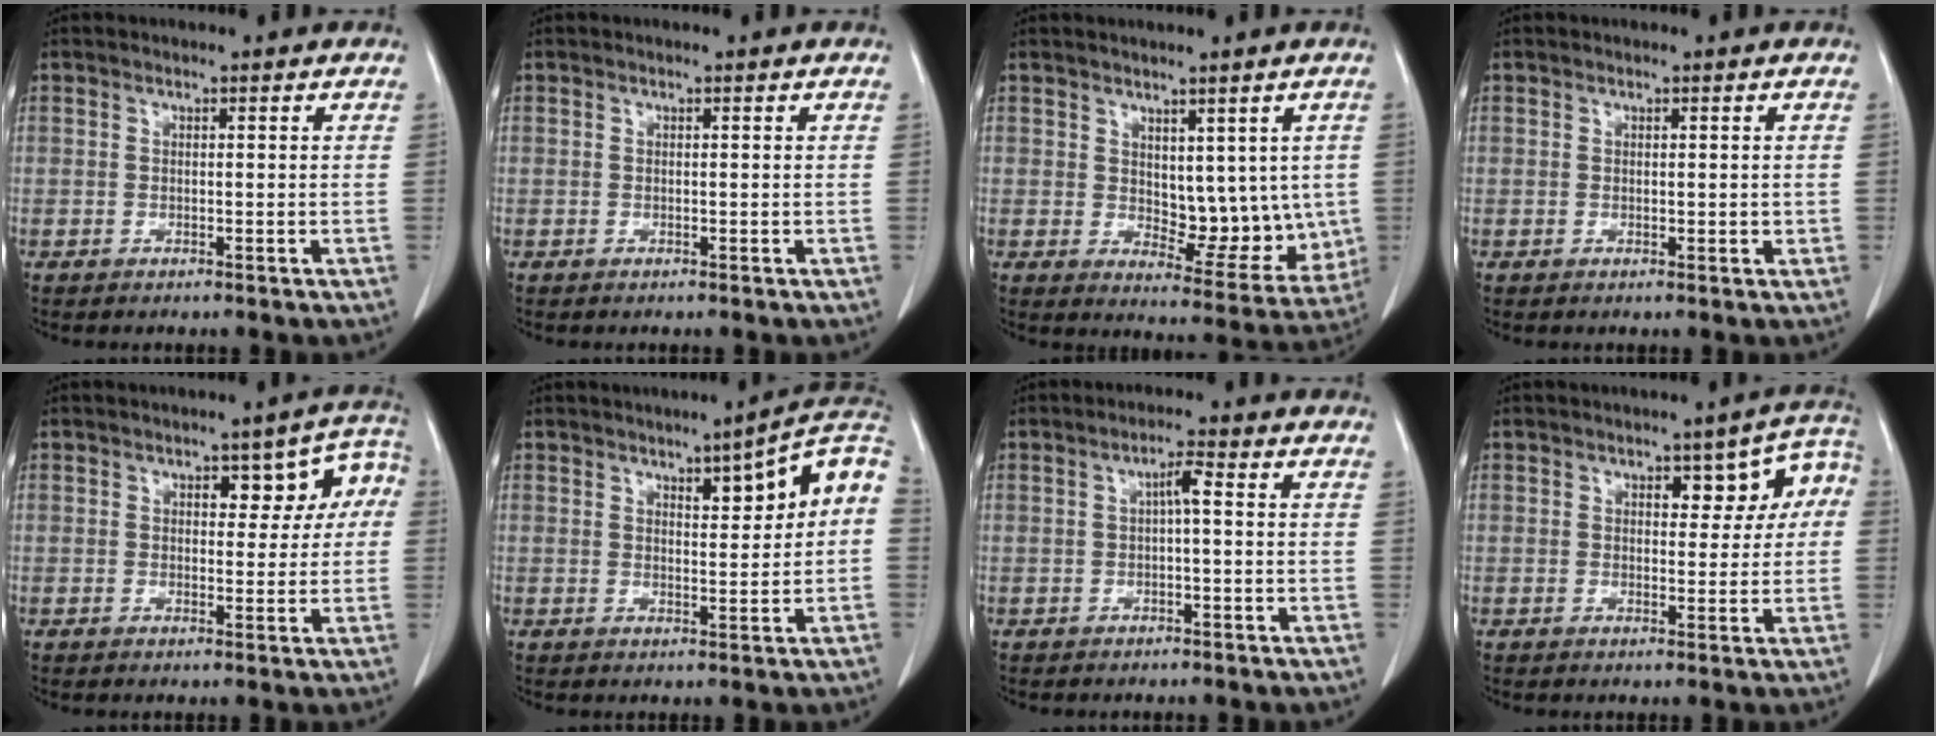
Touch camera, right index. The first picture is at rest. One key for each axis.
{"total": 0.0}
{"total": 9.2, "fx": 1.5, "fy": 5.4, "fz": 7.2, "tx": -0.078, "ty": -0.005, "tz": 0.040}
{"total": 1.1, "fx": 0.2, "fy": 0.6, "fz": 0.9, "tx": -0.013, "ty": -0.002, "tz": 0.006}
{"total": 7.2, "fx": 1.6, "fy": 3.5, "fz": 6.0, "tx": -0.058, "ty": 0.034, "tz": 0.019}
{"total": 8.5, "fx": 2.2, "fy": 1.6, "fz": 8.1, "tx": -0.112, "ty": 0.024, "tz": 0.029}
{"total": 2.6, "fx": 0.2, "fy": 0.3, "fz": 2.5, "tx": -0.043, "ty": 0.007, "tz": 0.004}
{"total": 7.1, "fx": 1.7, "fy": 3.3, "fz": 6.0, "tx": -0.059, "ty": 0.031, "tz": 0.021}